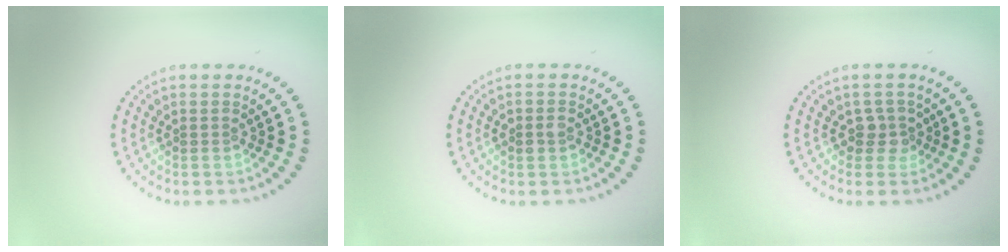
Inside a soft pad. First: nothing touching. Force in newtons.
{"total": 1.2, "press": 1.1, "slide": 0.3}
{"total": 1.8, "press": 1.4, "slide": 1.1}